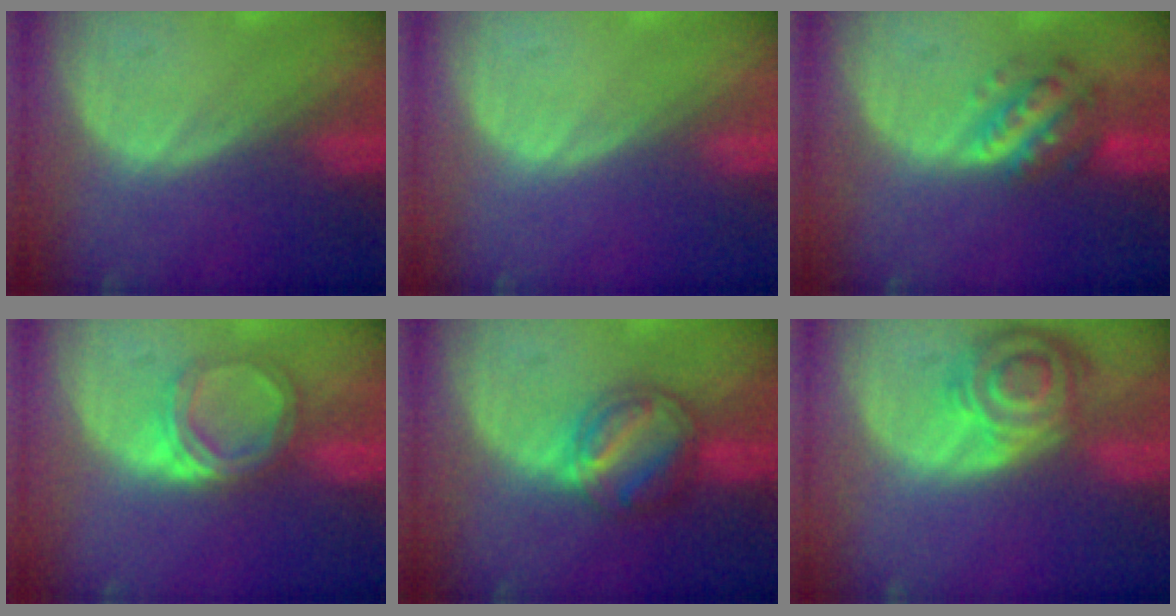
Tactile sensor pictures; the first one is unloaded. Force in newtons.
{"total": 0.0}
{"total": 5.8, "press": 5.3, "slide": 2.5}
{"total": 5.4, "press": 4.7, "slide": 2.5}
{"total": 6.0, "press": 6.0, "slide": 0.3}
{"total": 8.4, "press": 7.4, "slide": 3.9}